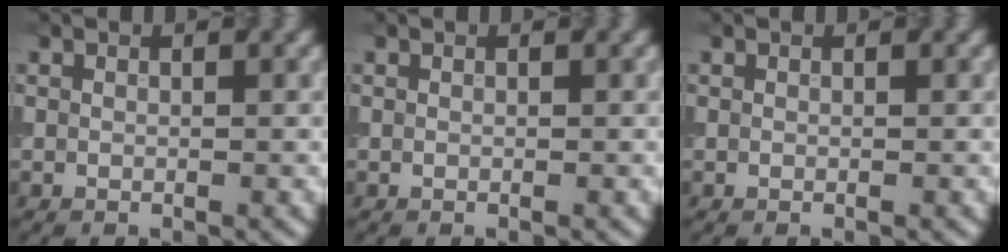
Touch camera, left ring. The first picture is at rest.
{"total": 0.0}
{"total": 0.0}